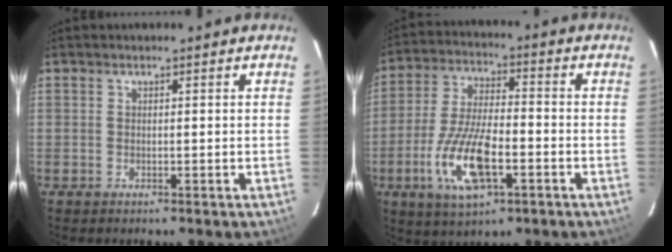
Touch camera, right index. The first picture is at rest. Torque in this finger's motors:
{"motor_torque": [2.14, 0.00, 1.04, 0.17]}